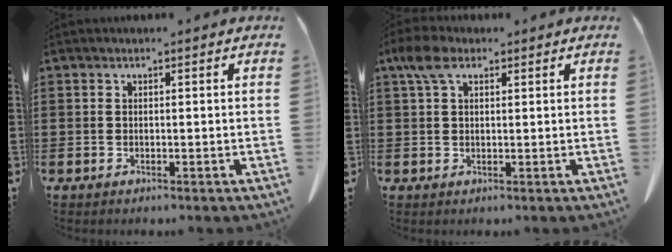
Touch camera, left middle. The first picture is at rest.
{"total": 4.4, "force": [2.1, 2.3, 3.1], "torque": [-0.069, 0.011, 0.038]}